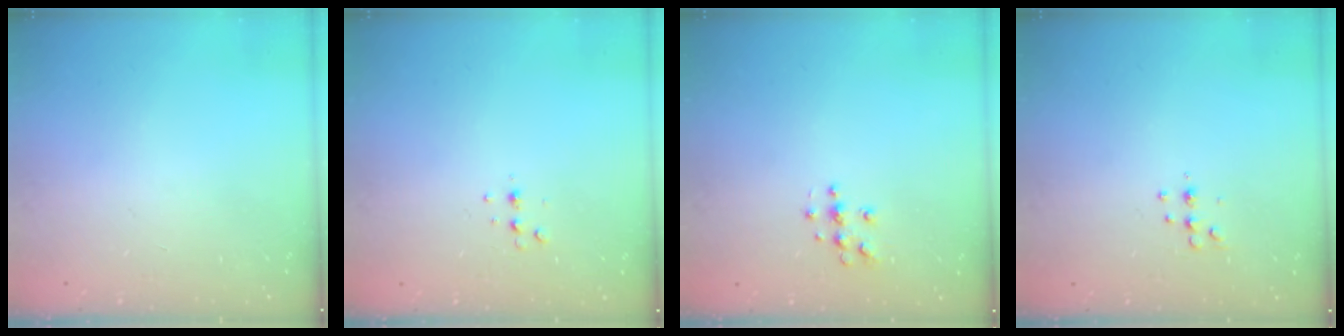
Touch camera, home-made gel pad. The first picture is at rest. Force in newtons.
{"total": 3.9, "press": 3.8, "slide": 1.1}
{"total": 5.4, "press": 5.4, "slide": 0.6}
{"total": 5.2, "press": 5.0, "slide": 1.1}